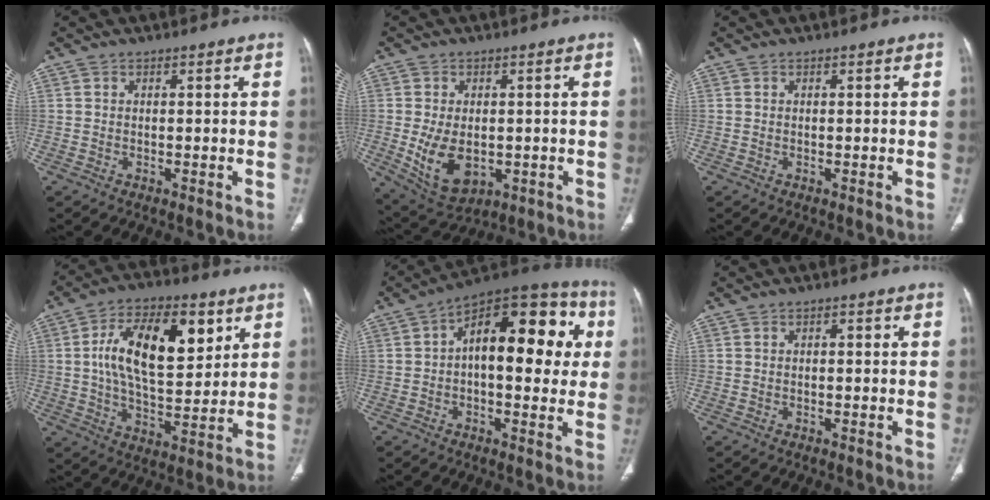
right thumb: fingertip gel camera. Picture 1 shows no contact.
{"total": 10.0, "force": [-1.5, 6.4, 7.5], "torque": [-0.122, -0.007, -0.005]}
{"total": 0.0}
{"total": 18.6, "force": [5.6, 9.2, 15.2], "torque": [-0.225, -0.011, 0.093]}
{"total": 20.9, "force": [3.0, 10.4, 17.9], "torque": [-0.212, 0.036, 0.031]}
{"total": 1.2, "force": [0.1, 0.6, 1.0], "torque": [-0.014, 0.002, -0.001]}